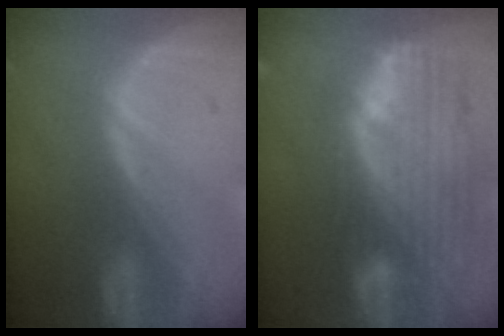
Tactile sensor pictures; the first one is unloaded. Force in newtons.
{"total": 11.7, "press": 10.0, "slide": 6.2}